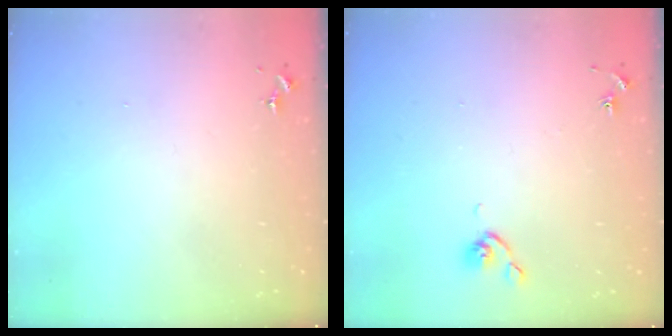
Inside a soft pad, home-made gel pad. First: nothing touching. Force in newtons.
{"total": 5.0, "press": 4.9, "slide": 0.7}